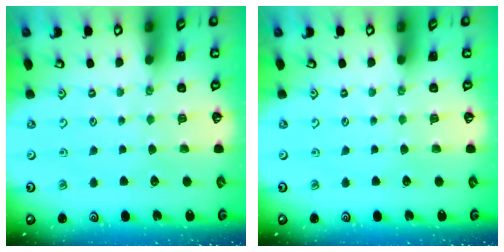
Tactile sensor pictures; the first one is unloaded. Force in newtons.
{"total": 0.0}